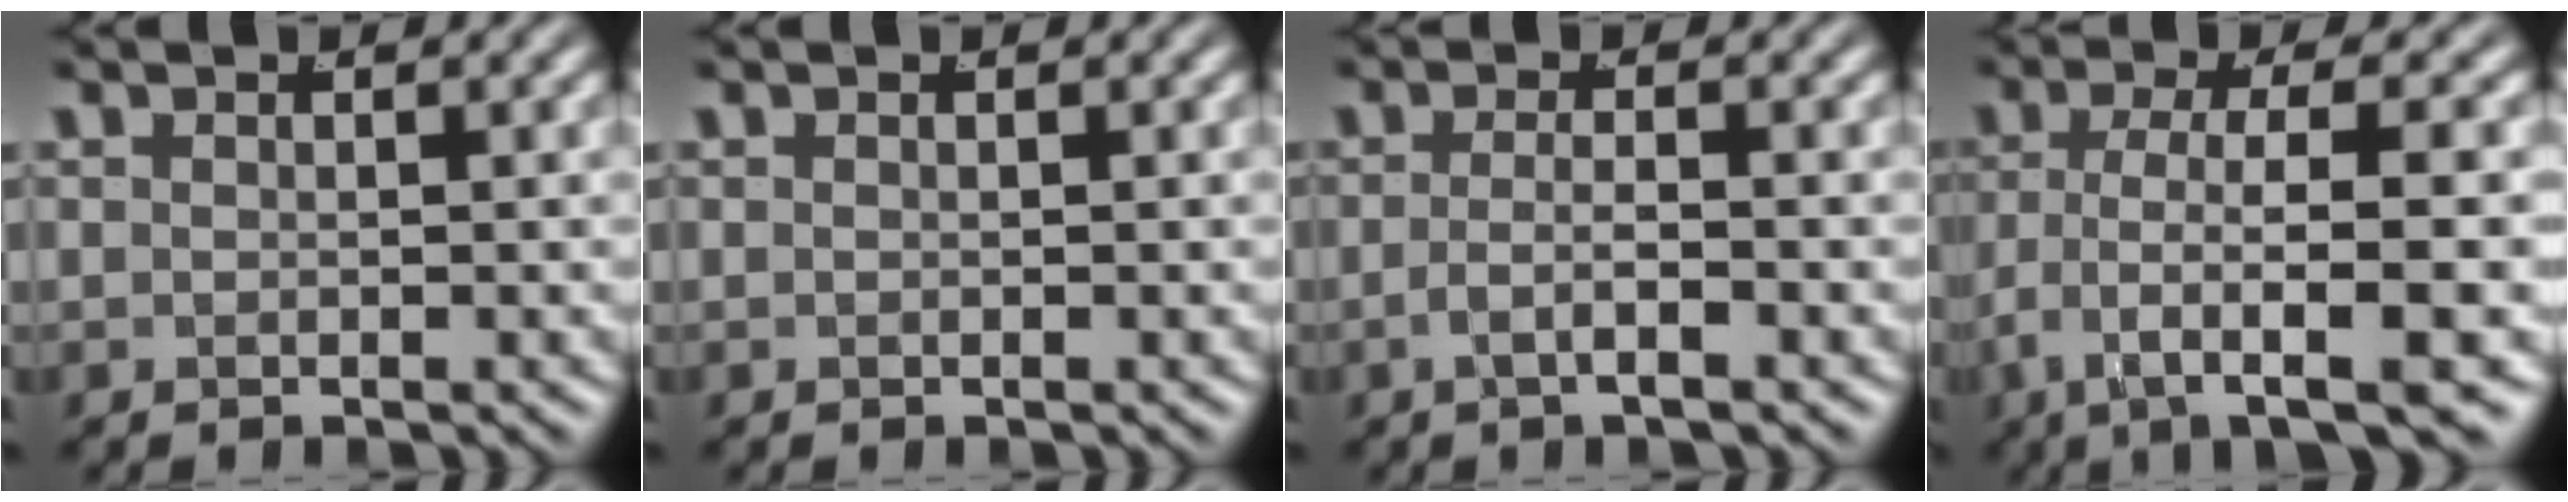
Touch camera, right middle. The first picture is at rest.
{"total": 0.0}
{"total": 2.1, "force": [-1.4, 0.1, 1.6], "torque": [-0.033, -0.012, -0.021]}
{"total": 8.0, "force": [-5.0, 2.3, 5.8], "torque": [-0.115, -0.038, -0.062]}